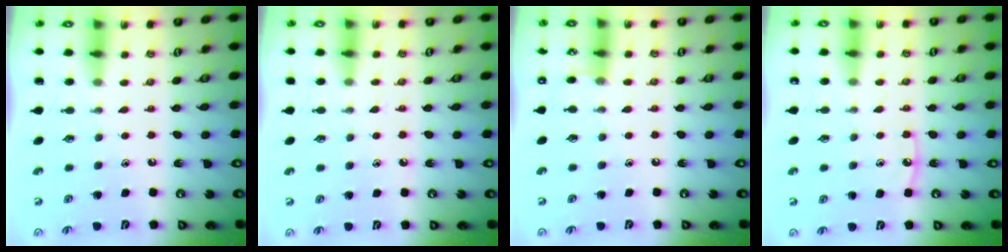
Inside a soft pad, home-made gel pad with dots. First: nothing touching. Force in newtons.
{"total": 5.2, "press": 5.2, "slide": 0.7}
{"total": 4.3, "press": 4.2, "slide": 0.4}
{"total": 5.3, "press": 5.3, "slide": 0.3}